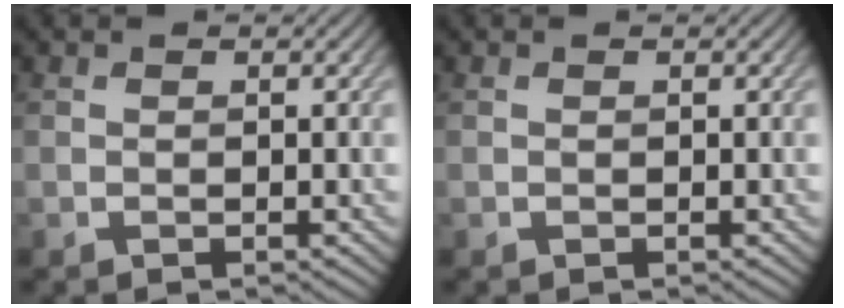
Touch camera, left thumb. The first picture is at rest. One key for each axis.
{"total": 0.0}